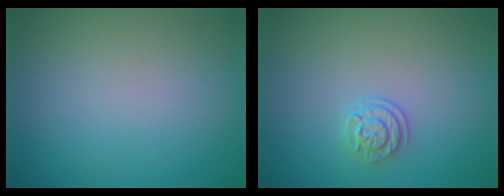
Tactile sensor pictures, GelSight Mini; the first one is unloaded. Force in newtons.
{"total": 1.9, "press": 1.6, "slide": 1.1}